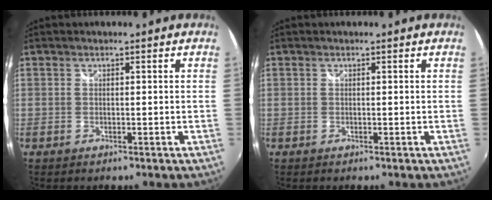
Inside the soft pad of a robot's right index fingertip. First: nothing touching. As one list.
[{"total": 0.0}]